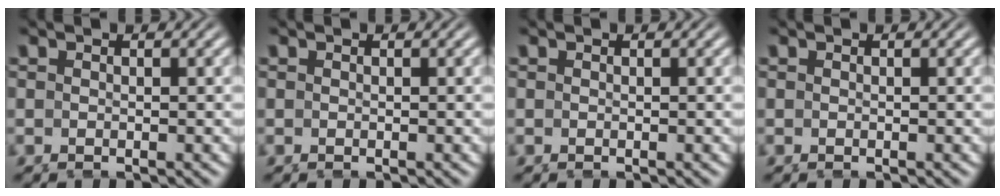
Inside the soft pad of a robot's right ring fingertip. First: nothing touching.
{"total": 0.0}
{"total": 0.0}
{"total": 0.0}